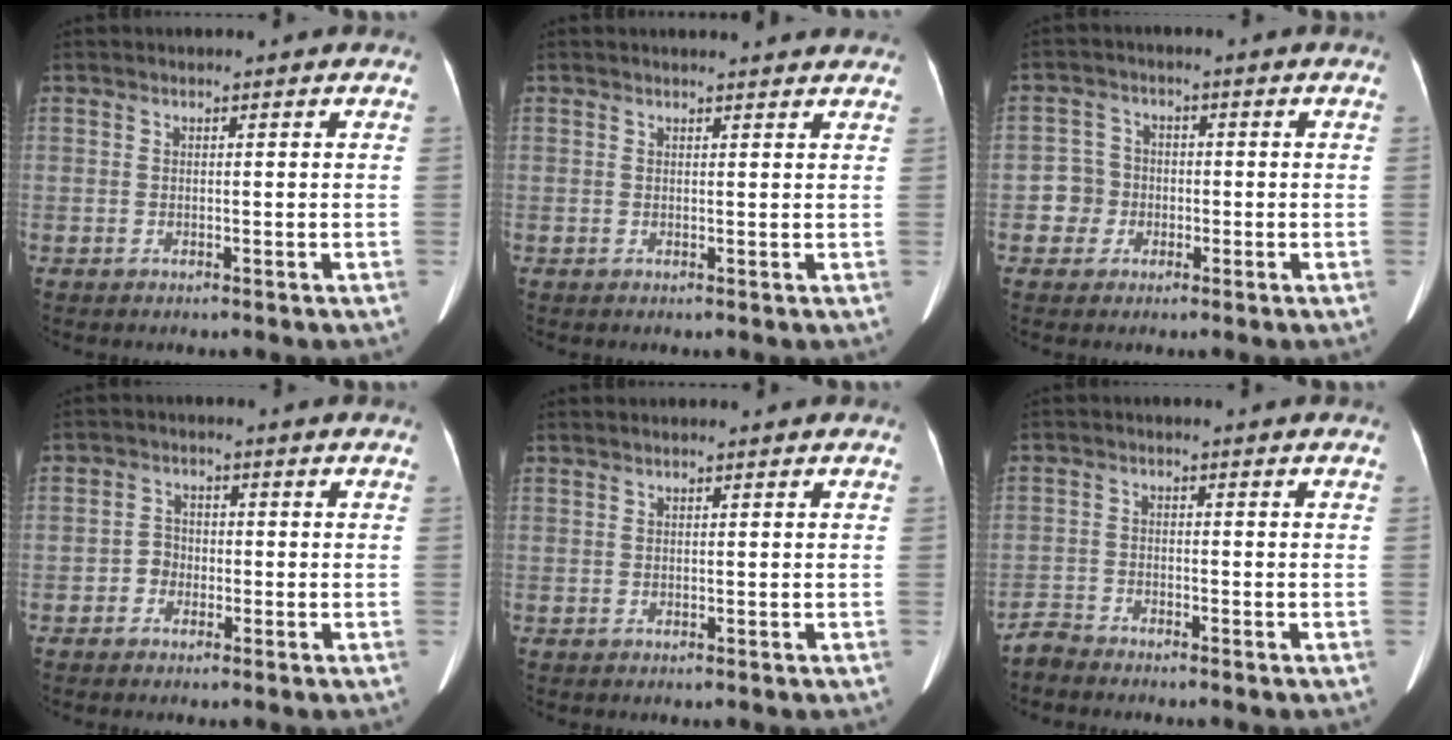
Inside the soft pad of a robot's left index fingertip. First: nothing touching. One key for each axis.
{"total": 6.3, "fx": 6.1, "fy": 0.4, "fz": 1.8, "tx": -0.015, "ty": 0.013, "tz": 0.054}
{"total": 3.8, "fx": -1.1, "fy": 3.6, "fz": 0.3, "tx": -0.005, "ty": 0.012, "tz": -0.021}
{"total": 2.4, "fx": -0.9, "fy": 2.0, "fz": 0.7, "tx": -0.014, "ty": 0.005, "tz": -0.022}
{"total": 0.5, "fx": 0.5, "fy": 0.0, "fz": 0.2, "tx": -0.008, "ty": 0.007, "tz": 0.012}
{"total": 2.5, "fx": -2.5, "fy": 0.1, "fz": -0.3, "tx": 0.006, "ty": -0.013, "tz": -0.049}